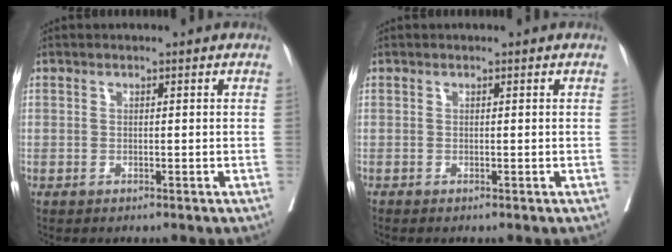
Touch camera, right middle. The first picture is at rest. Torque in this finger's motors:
{"motor_torque": [0.34, -0.28, 0.04, 0.01]}